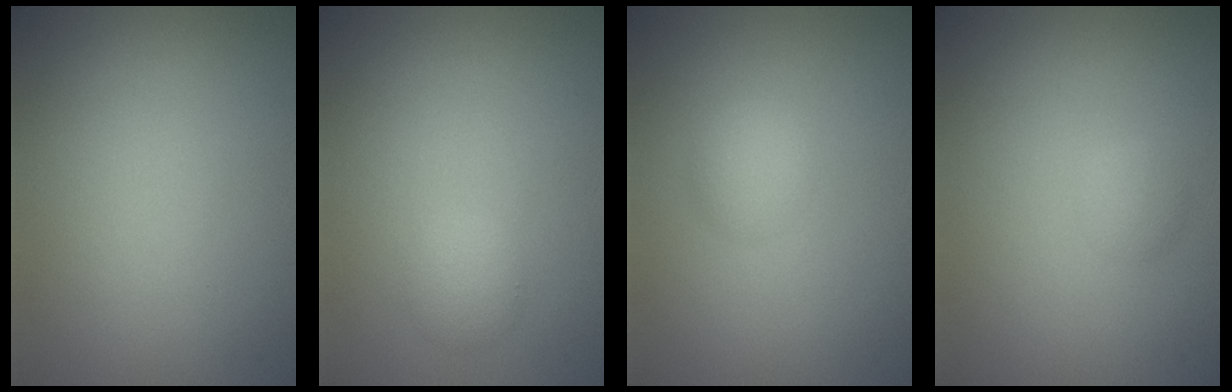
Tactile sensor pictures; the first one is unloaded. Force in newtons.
{"total": 1.6, "press": 1.6, "slide": 0.1}
{"total": 1.7, "press": 1.7, "slide": 0.1}
{"total": 1.1, "press": 1.1, "slide": 0.1}